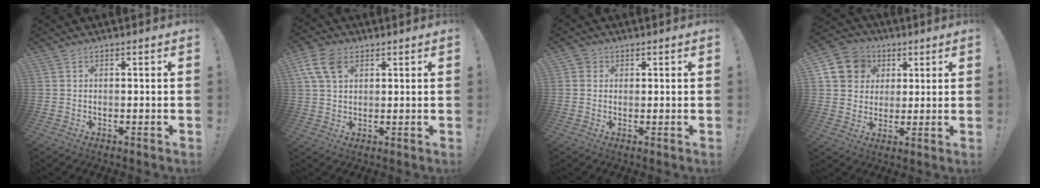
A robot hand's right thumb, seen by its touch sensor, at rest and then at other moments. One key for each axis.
{"total": 9.1, "fx": 3.9, "fy": 6.0, "fz": 5.6, "tx": -0.112, "ty": -0.003, "tz": 0.076}
{"total": 2.0, "fx": 1.1, "fy": 1.7, "fz": -0.2, "tx": 0.006, "ty": -0.001, "tz": 0.020}
{"total": 11.8, "fx": 4.2, "fy": 10.3, "fz": 3.8, "tx": -0.052, "ty": -0.013, "tz": 0.088}